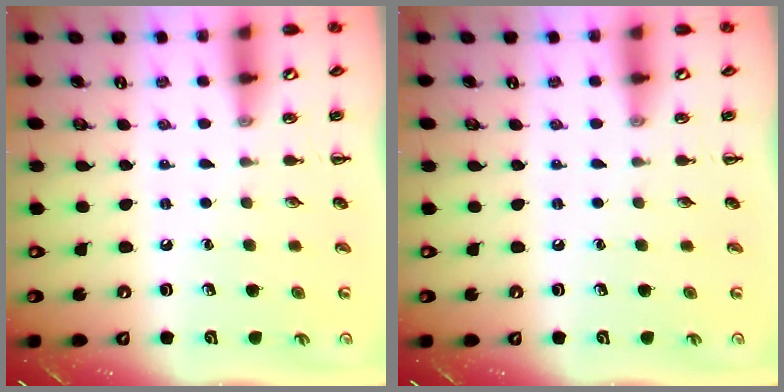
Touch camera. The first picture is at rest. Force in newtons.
{"total": 0.0}